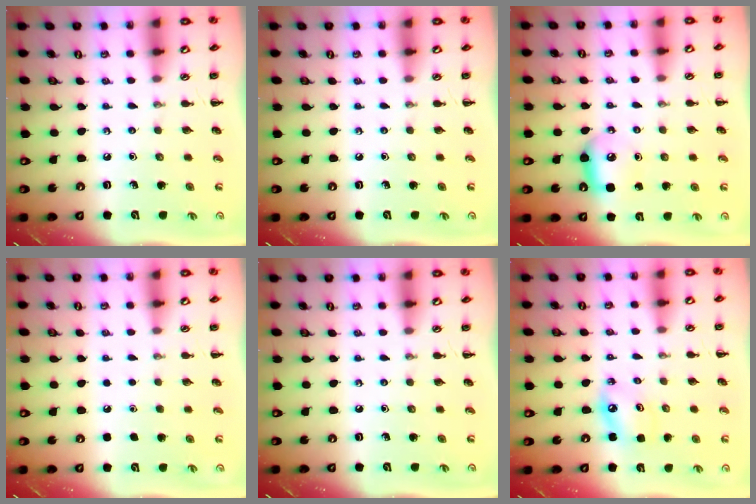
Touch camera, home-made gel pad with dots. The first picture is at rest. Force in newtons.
{"total": 0.0}
{"total": 6.5, "press": 6.5, "slide": 0.7}
{"total": 1.8, "press": 1.7, "slide": 0.1}
{"total": 0.0}
{"total": 5.9, "press": 5.7, "slide": 1.5}